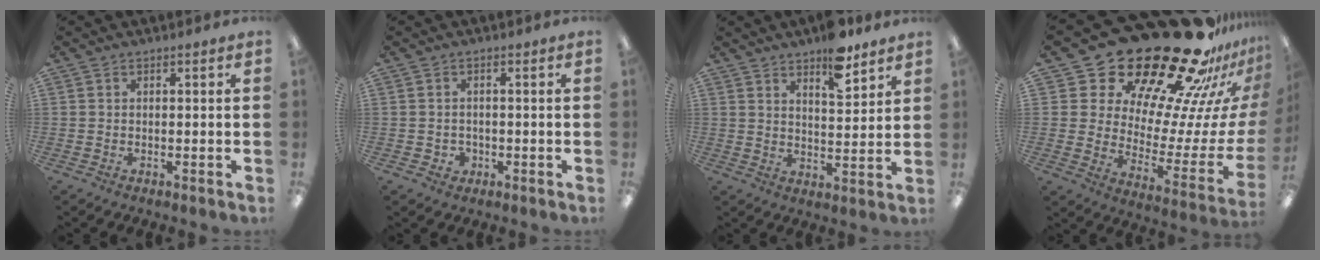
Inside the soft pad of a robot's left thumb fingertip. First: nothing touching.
{"total": 2.2, "force": [-0.2, 2.2, 0.4], "torque": [-0.009, 0.004, -0.007]}
{"total": 9.2, "force": [7.2, 3.3, 4.7], "torque": [-0.055, -0.044, 0.122]}
{"total": 30.6, "force": [24.3, 11.5, 14.5], "torque": [-0.199, -0.197, 0.439]}